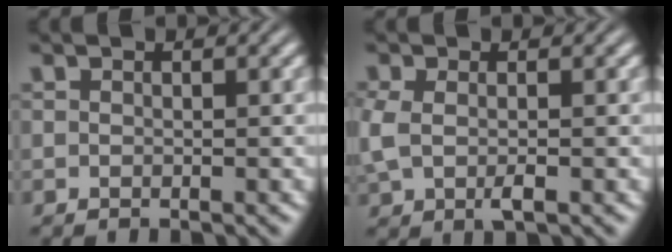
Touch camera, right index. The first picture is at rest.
{"total": 1.8, "force": [0.5, 0.8, 1.6], "torque": [-0.050, -0.014, 0.017]}